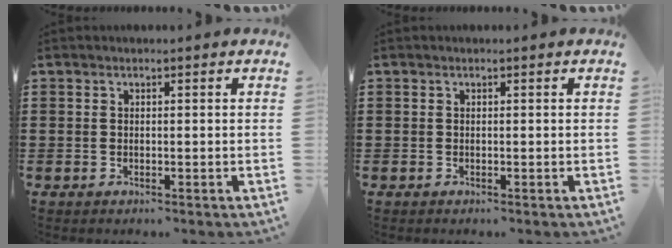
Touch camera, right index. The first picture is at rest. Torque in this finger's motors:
{"motor_torque": [0.33, 0.37, 0.06, -0.01]}